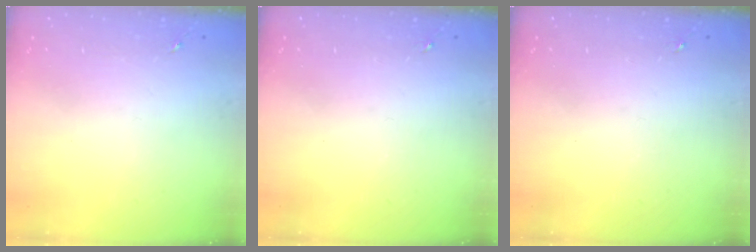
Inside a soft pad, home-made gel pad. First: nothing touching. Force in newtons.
{"total": 0.0}
{"total": 0.0}